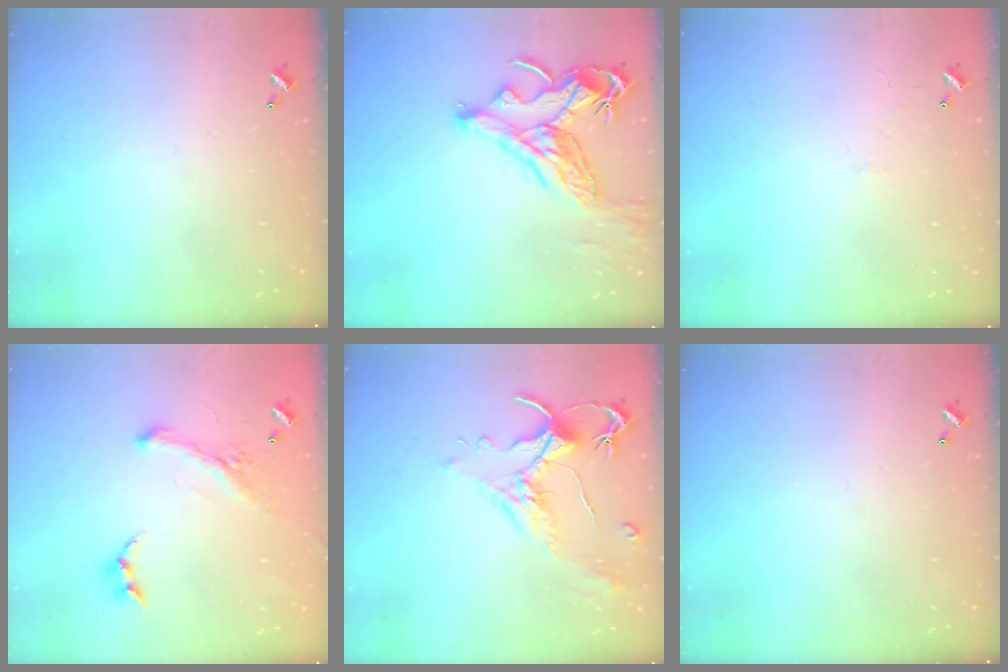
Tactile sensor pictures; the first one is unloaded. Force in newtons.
{"total": 6.8, "press": 6.6, "slide": 1.6}
{"total": 1.2, "press": 1.1, "slide": 0.5}
{"total": 1.7, "press": 1.1, "slide": 1.2}
{"total": 1.8, "press": 1.3, "slide": 1.3}
{"total": 0.0}